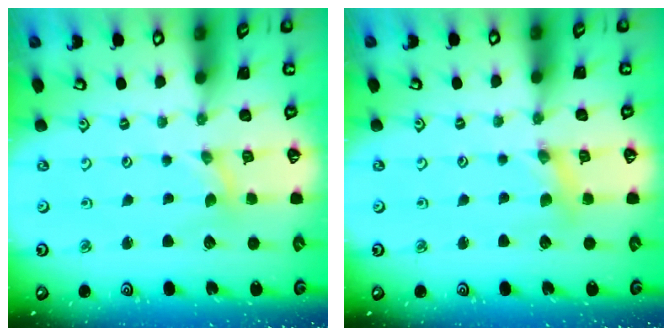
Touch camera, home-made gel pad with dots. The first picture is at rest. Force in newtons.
{"total": 2.5, "press": 2.4, "slide": 0.3}